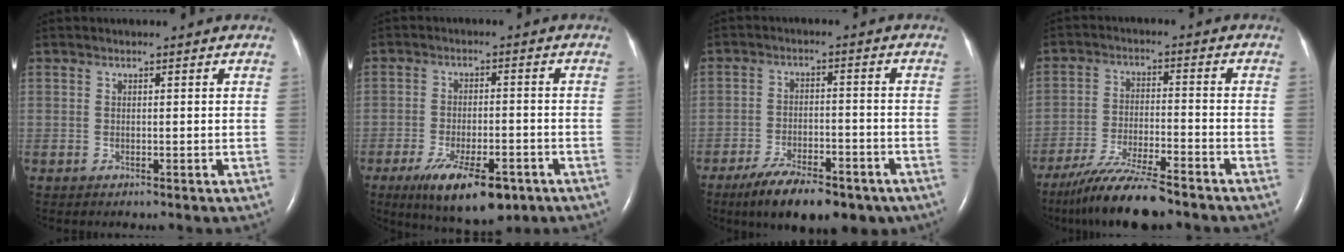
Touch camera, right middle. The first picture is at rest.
{"total": 11.7, "force": [-7.1, 3.8, 8.5], "torque": [-0.141, -0.015, -0.108]}
{"total": 13.3, "force": [-9.5, 4.6, 8.1], "torque": [-0.120, -0.007, -0.145]}
{"total": 11.2, "force": [-9.4, 0.6, 6.1], "torque": [-0.108, -0.029, -0.162]}